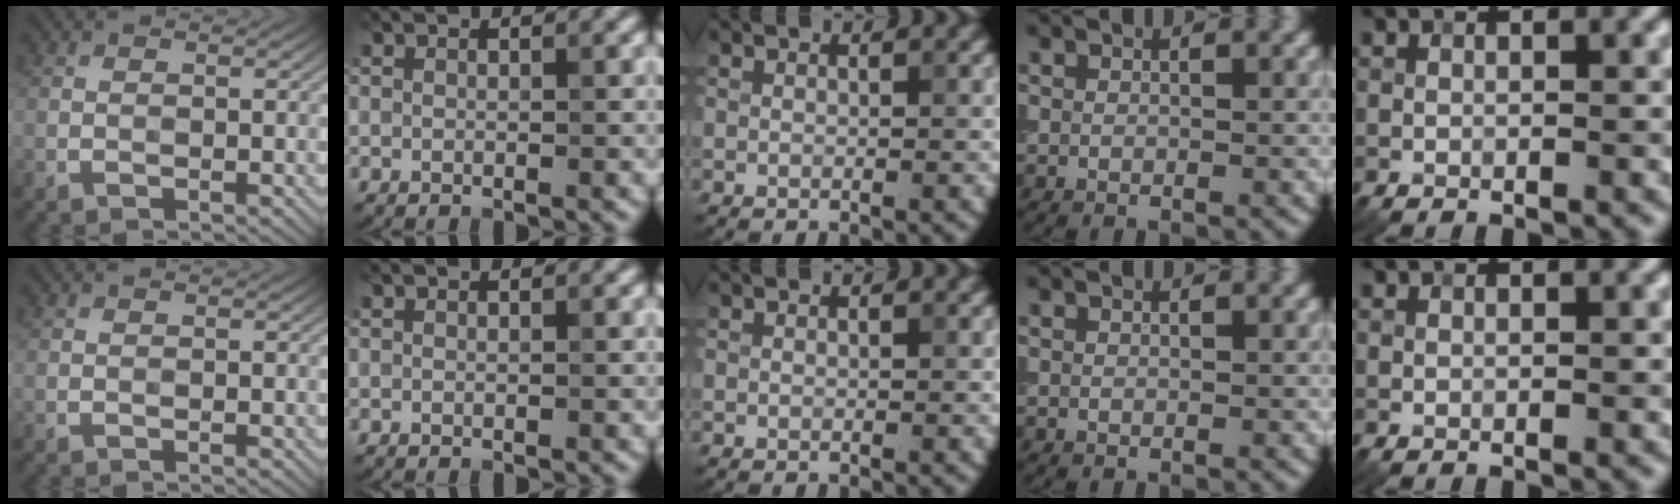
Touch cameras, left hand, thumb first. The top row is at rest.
{}